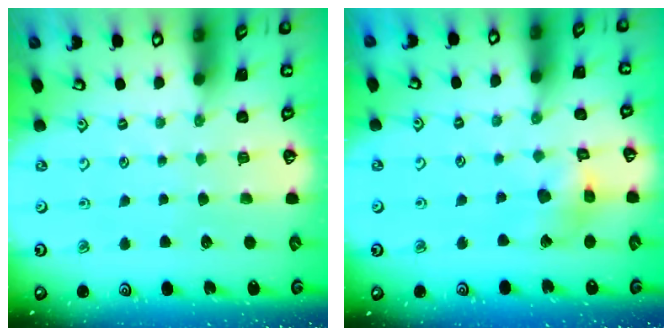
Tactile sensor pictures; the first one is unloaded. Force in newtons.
{"total": 10.0, "press": 10.0, "slide": 1.2}